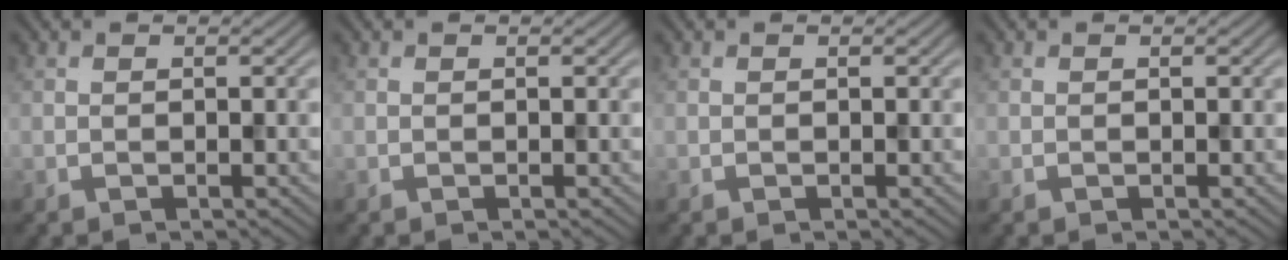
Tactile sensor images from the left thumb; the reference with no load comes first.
{"total": 0.0}
{"total": 0.0}
{"total": 0.0}